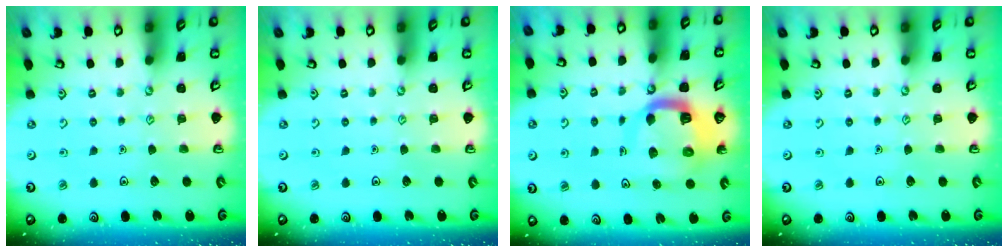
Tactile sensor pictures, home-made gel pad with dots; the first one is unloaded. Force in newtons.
{"total": 0.0}
{"total": 11.0, "press": 10.9, "slide": 1.3}
{"total": 0.0}